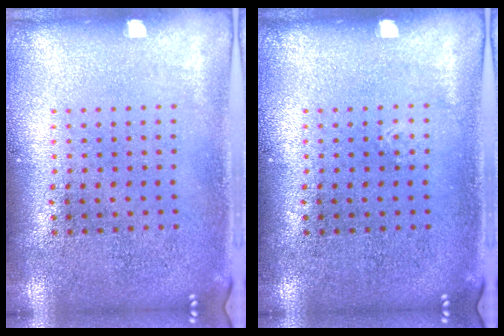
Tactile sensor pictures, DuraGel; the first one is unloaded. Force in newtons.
{"total": 0.0}